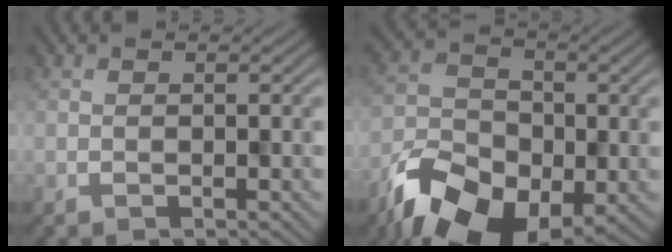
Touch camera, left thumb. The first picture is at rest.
{"total": 12.6, "force": [-7.9, 7.4, 6.3], "torque": [-0.133, -0.048, -0.135]}